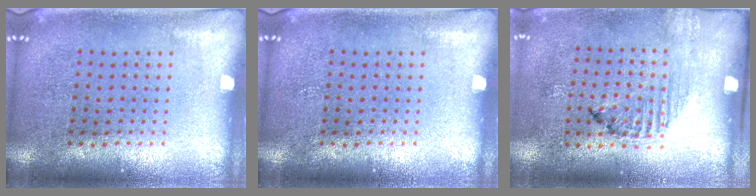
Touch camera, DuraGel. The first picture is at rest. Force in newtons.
{"total": 0.0}
{"total": 1.3, "press": 1.1, "slide": 0.6}